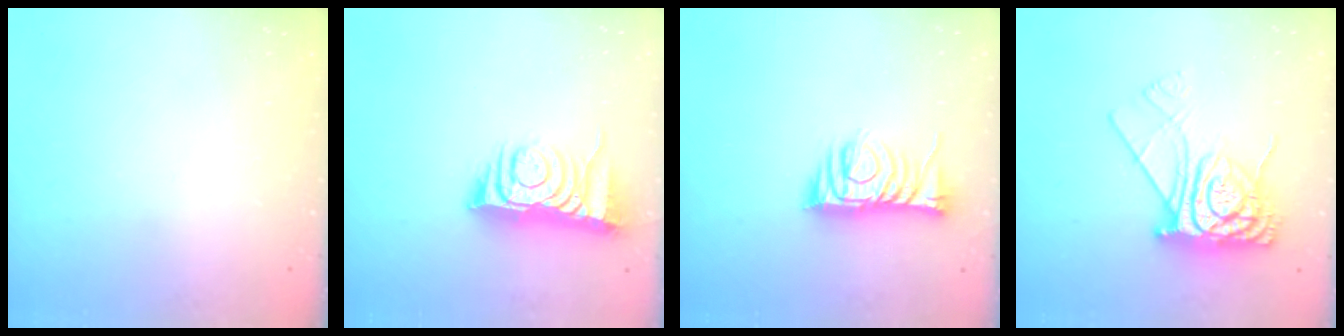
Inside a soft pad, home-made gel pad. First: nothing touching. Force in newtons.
{"total": 8.4, "press": 8.4, "slide": 0.8}
{"total": 9.6, "press": 9.6, "slide": 0.5}
{"total": 12.3, "press": 12.3, "slide": 1.0}